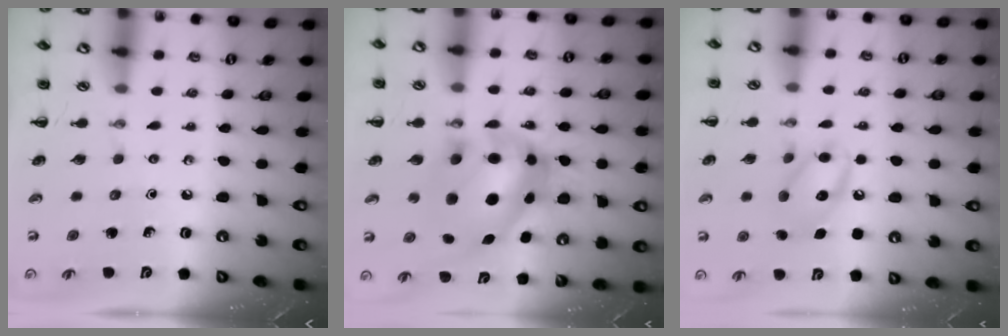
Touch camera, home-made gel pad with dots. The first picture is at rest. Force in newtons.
{"total": 11.3, "press": 11.0, "slide": 2.8}
{"total": 11.9, "press": 11.8, "slide": 1.0}